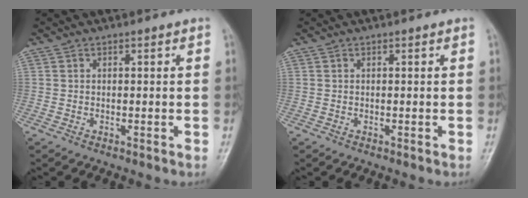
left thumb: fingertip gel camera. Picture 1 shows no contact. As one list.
[{"total": 0.0}]